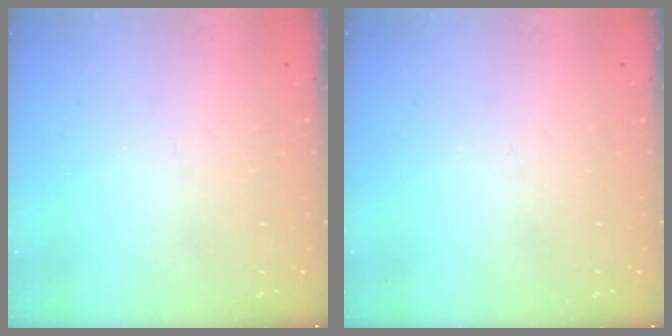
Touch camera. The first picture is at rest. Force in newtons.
{"total": 0.0}